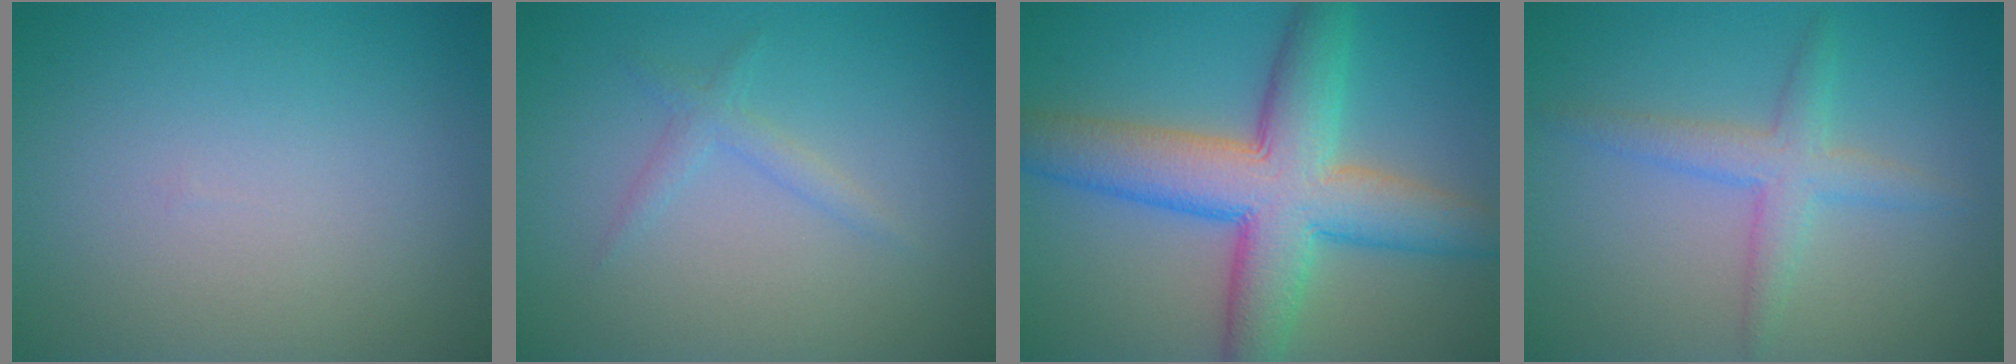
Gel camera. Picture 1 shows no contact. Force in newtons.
{"total": 1.3, "press": 1.3, "slide": 0.0}
{"total": 9.8, "press": 9.8, "slide": 0.3}
{"total": 2.9, "press": 2.9, "slide": 0.0}